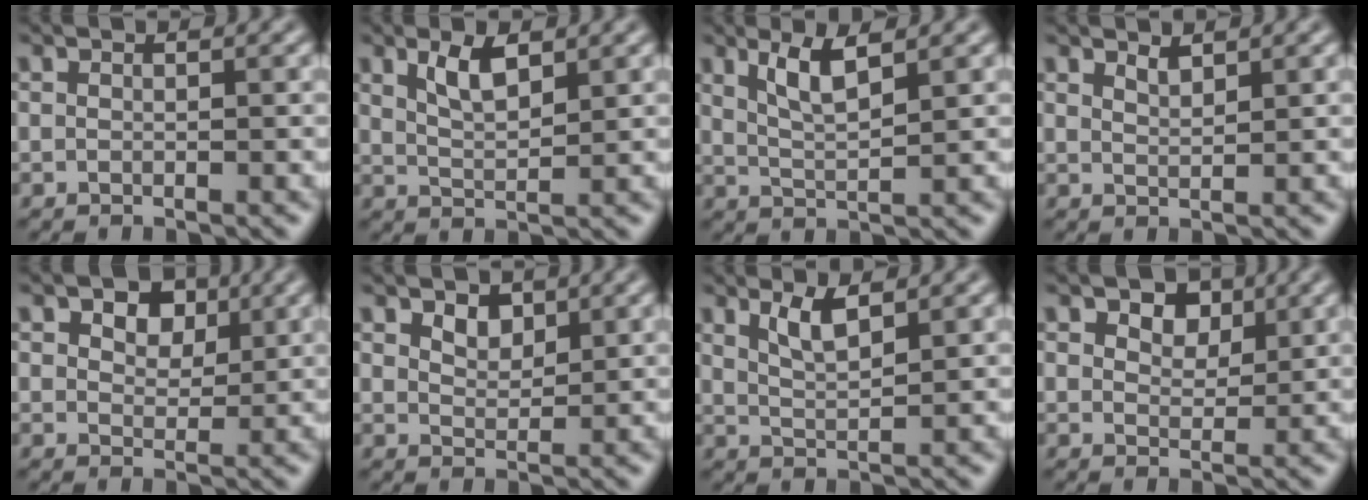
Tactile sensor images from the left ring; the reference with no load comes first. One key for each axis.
{"total": 2.9, "fx": 1.7, "fy": 1.0, "fz": 2.1, "tx": -0.044, "ty": -0.001, "tz": 0.033}
{"total": 3.2, "fx": 1.9, "fy": 0.7, "fz": 2.5, "tx": -0.048, "ty": -0.004, "tz": 0.039}
{"total": 1.2, "fx": 1.1, "fy": 0.2, "fz": 0.4, "tx": -0.008, "ty": -0.003, "tz": 0.020}
{"total": 4.3, "fx": 2.1, "fy": 2.7, "fz": 2.5, "tx": -0.035, "ty": 0.005, "tz": 0.015}
{"total": 1.8, "fx": 1.2, "fy": 1.0, "fz": 0.9, "tx": -0.018, "ty": -0.001, "tz": 0.022}
{"total": 2.6, "fx": 1.7, "fy": 0.6, "fz": 1.8, "tx": -0.037, "ty": -0.005, "tz": 0.034}
{"total": 3.6, "fx": 2.0, "fy": 2.3, "fz": 2.0, "tx": -0.031, "ty": 0.002, "tz": 0.017}